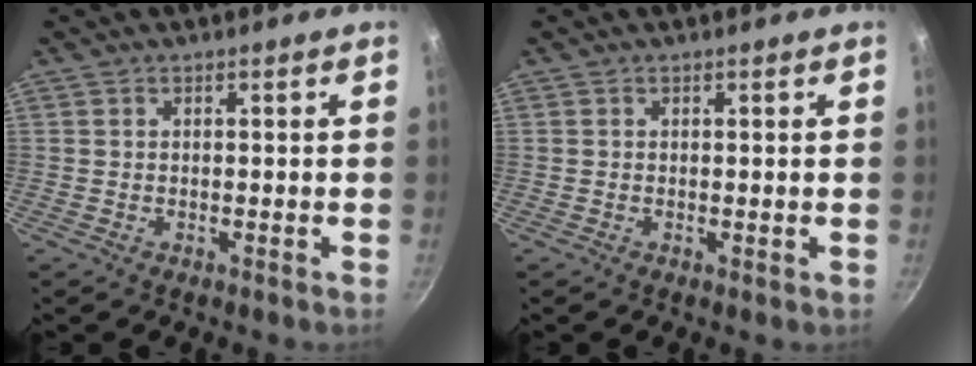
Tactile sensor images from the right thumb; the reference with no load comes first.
{"total": 0.0}